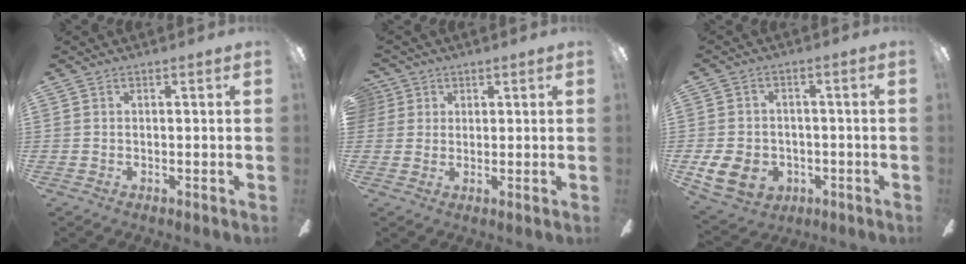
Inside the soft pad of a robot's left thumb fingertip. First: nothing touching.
{"total": 3.3, "force": [1.4, 2.9, 0.3], "torque": [-0.007, 0.007, 0.025]}
{"total": 9.4, "force": [-2.9, 7.4, 5.0], "torque": [-0.120, 0.014, -0.054]}